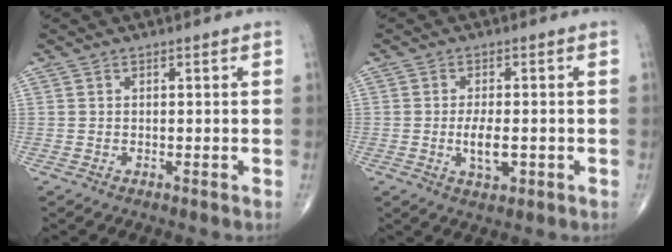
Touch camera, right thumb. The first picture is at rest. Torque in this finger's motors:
{"motor_torque": [2.63, 2.37, 1.06, -1.06, 0.39]}